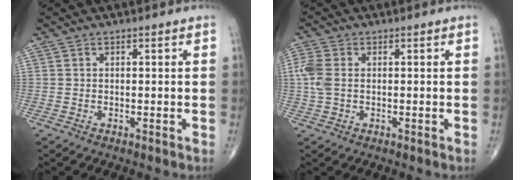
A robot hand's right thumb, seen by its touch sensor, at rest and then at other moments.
{"total": 4.7, "force": [0.2, 3.1, 3.6], "torque": [-0.112, 0.007, 0.002]}